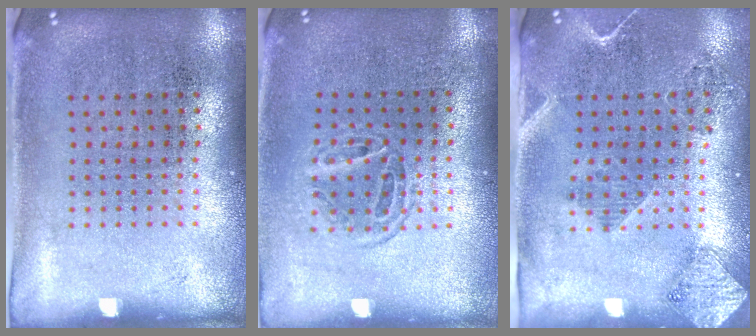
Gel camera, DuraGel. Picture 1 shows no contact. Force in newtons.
{"total": 1.1, "press": 1.0, "slide": 0.5}
{"total": 1.9, "press": 1.7, "slide": 0.9}